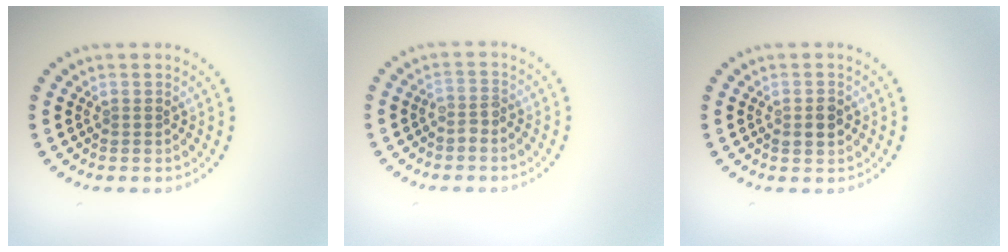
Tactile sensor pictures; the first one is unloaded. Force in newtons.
{"total": 1.3, "press": 1.0, "slide": 0.9}
{"total": 2.2, "press": 2.2, "slide": 0.2}